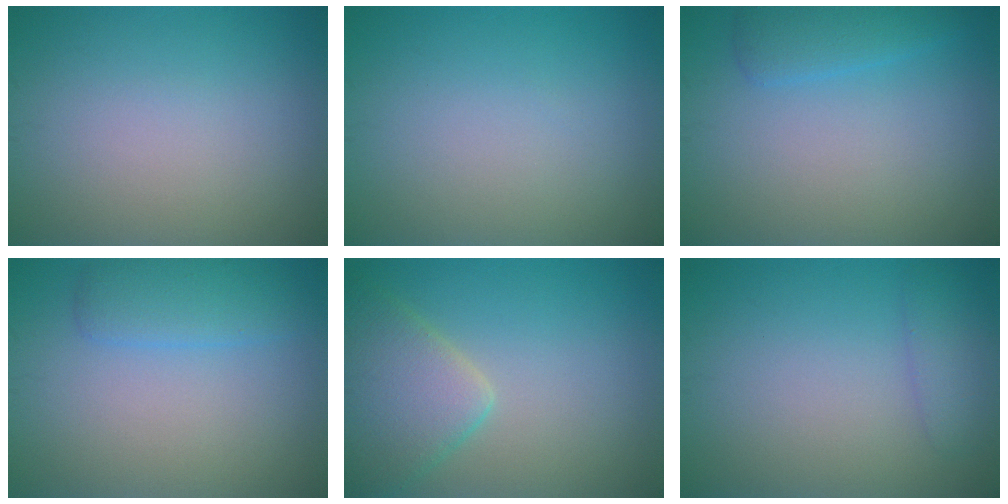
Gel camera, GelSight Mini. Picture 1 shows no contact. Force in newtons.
{"total": 0.0}
{"total": 2.2, "press": 2.2, "slide": 0.0}
{"total": 2.7, "press": 2.7, "slide": 0.1}
{"total": 5.0, "press": 5.0, "slide": 0.5}
{"total": 1.7, "press": 1.6, "slide": 0.2}